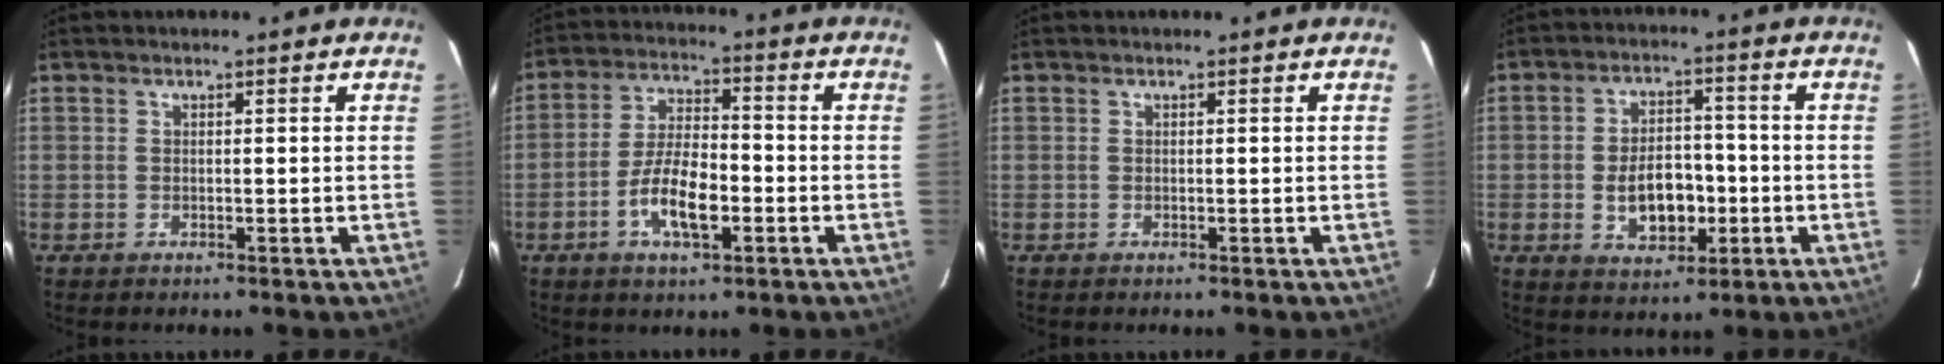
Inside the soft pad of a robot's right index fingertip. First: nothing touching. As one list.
[{"total": 9.4, "force": [-3.5, 3.6, 7.9], "torque": [-0.162, 0.004, -0.062]}, {"total": 0.0}, {"total": 9.5, "force": [-2.2, 6.0, 7.0], "torque": [-0.135, 0.014, -0.022]}]